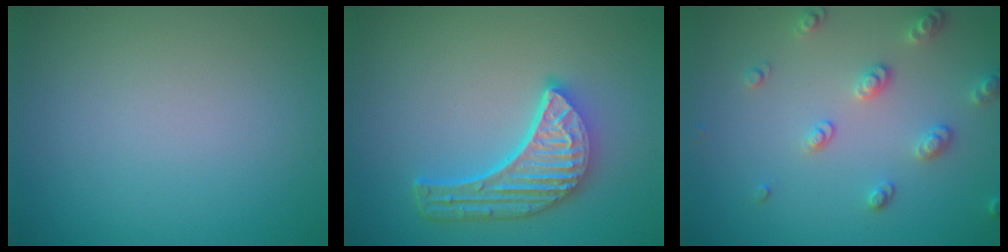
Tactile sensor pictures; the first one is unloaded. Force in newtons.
{"total": 6.0, "press": 4.5, "slide": 4.0}
{"total": 2.7, "press": 2.7, "slide": 0.5}